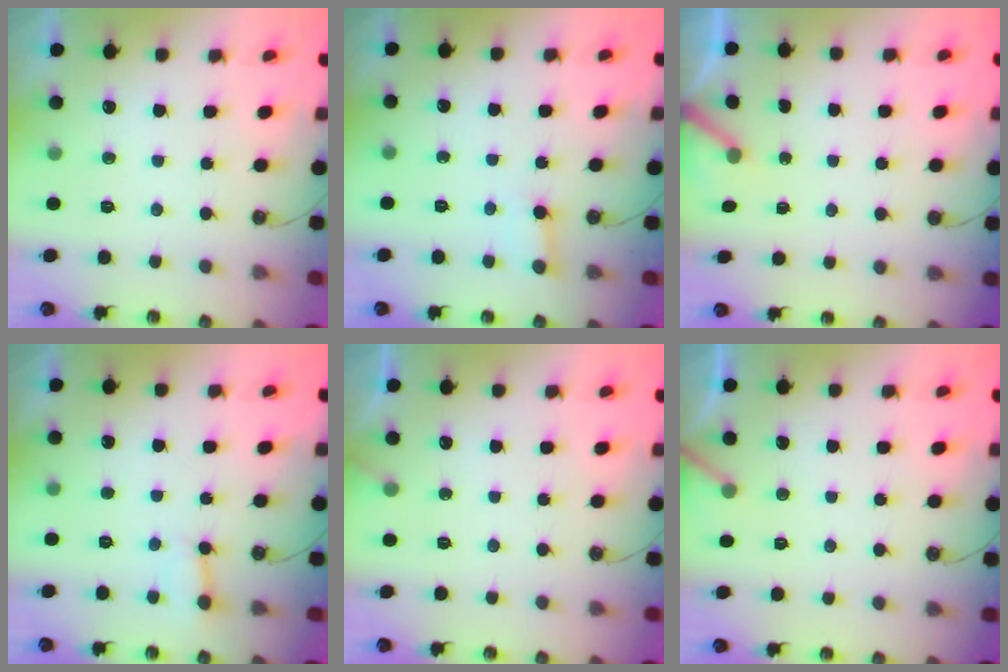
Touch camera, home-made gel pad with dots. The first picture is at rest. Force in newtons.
{"total": 2.7, "press": 2.7, "slide": 0.2}
{"total": 2.8, "press": 2.8, "slide": 0.3}
{"total": 3.2, "press": 3.2, "slide": 0.6}
{"total": 2.6, "press": 2.6, "slide": 0.3}
{"total": 3.4, "press": 3.3, "slide": 0.3}